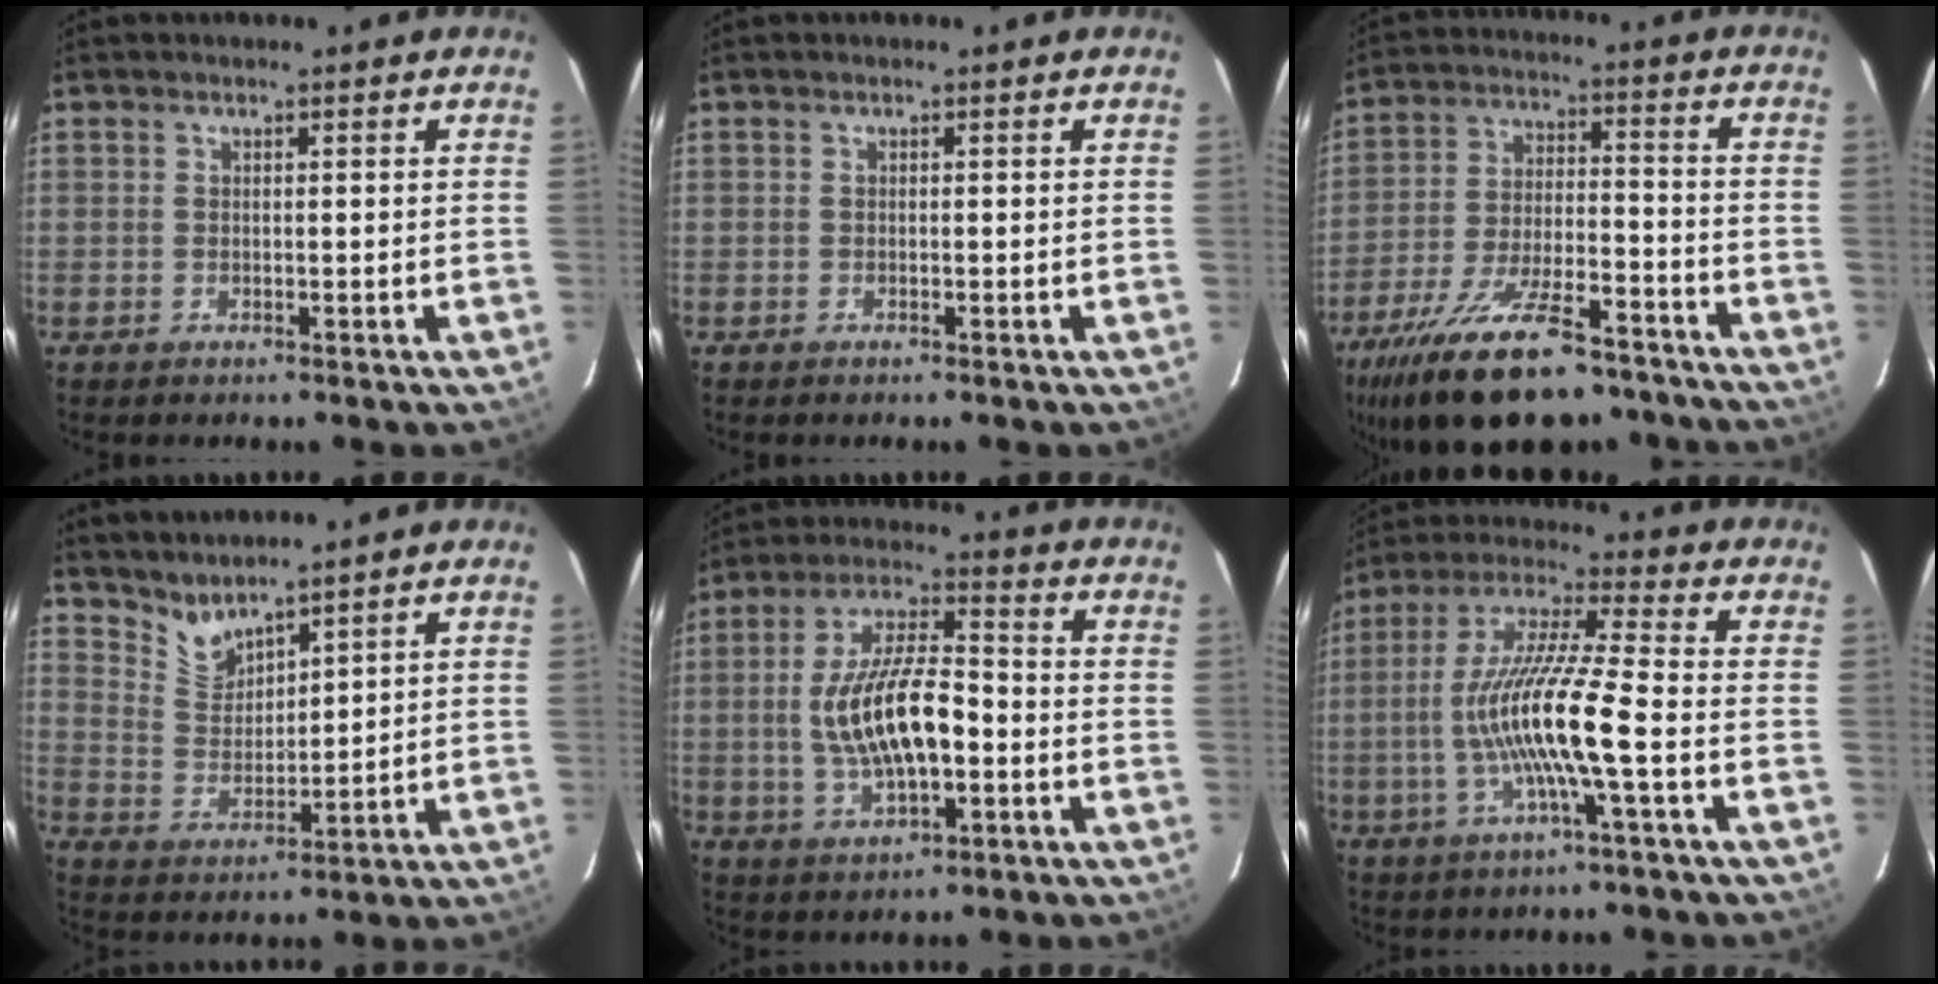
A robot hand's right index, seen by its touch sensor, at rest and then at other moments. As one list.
[{"total": 0.0}, {"total": 21.0, "force": [-16.0, 6.9, 11.6], "torque": [-0.229, -0.033, -0.250]}, {"total": 5.9, "force": [5.4, 1.4, 1.8], "torque": [-0.031, -0.006, 0.114]}, {"total": 14.4, "force": [-2.2, 5.5, 13.1], "torque": [-0.257, 0.006, -0.034]}, {"total": 14.7, "force": [-3.4, 0.4, 14.3], "torque": [-0.282, 0.002, -0.066]}]